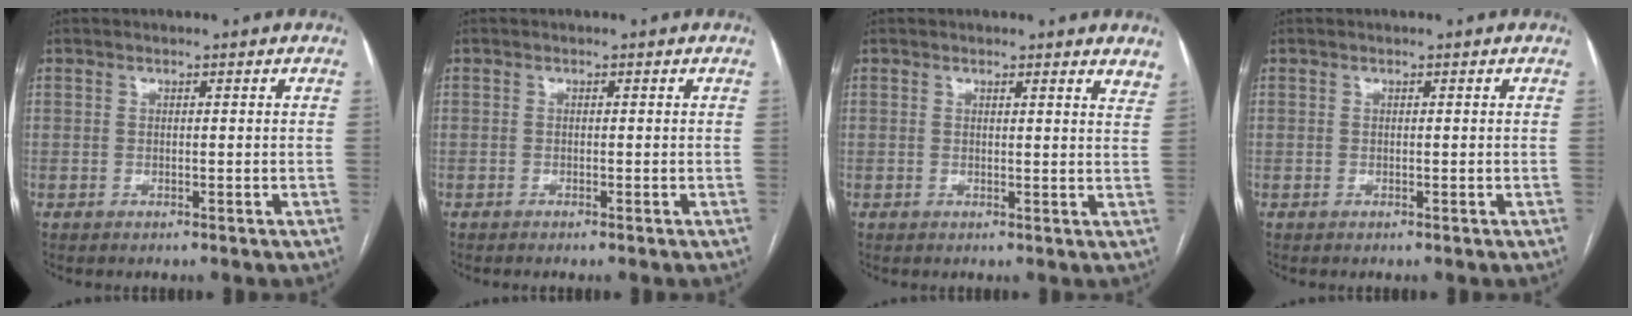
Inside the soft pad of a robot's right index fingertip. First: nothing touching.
{"total": 0.6, "force": [-0.5, -0.2, 0.3], "torque": [-0.005, 0.002, -0.010]}
{"total": 4.7, "force": [4.5, 0.7, 1.1], "torque": [-0.002, -0.019, 0.026]}
{"total": 0.0}